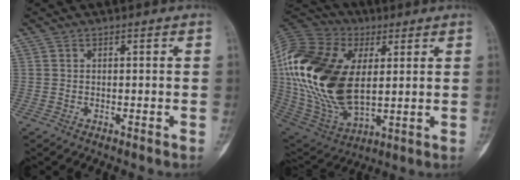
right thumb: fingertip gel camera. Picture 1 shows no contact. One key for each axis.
{"total": 28.1, "fx": 4.2, "fy": 16.3, "fz": 22.5, "tx": -0.468, "ty": -0.020, "tz": 0.079}